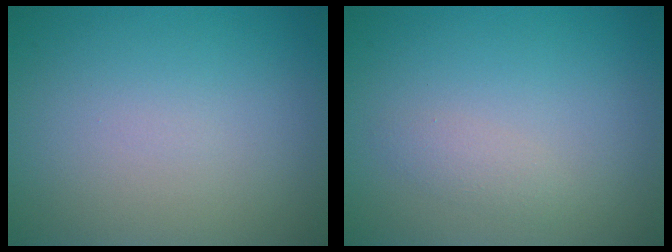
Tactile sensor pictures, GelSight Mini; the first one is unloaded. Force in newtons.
{"total": 1.2, "press": 1.2, "slide": 0.0}